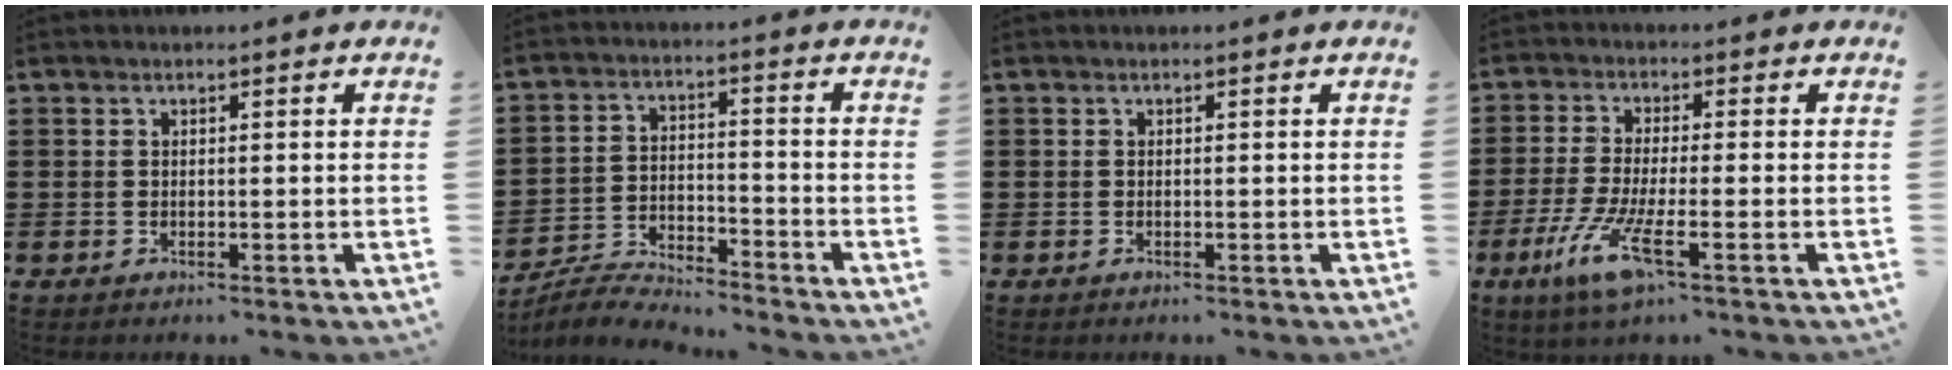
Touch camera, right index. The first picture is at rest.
{"total": 5.3, "force": [-5.3, 0.3, 0.6], "torque": [-0.016, 0.006, -0.107]}
{"total": 0.0}
{"total": 7.9, "force": [-3.4, 0.9, 7.0], "torque": [-0.164, -0.023, -0.065]}